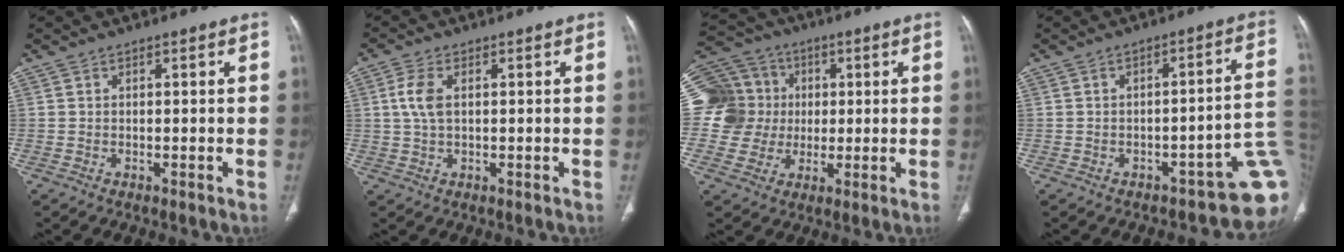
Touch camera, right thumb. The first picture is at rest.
{"total": 4.6, "force": [0.8, 2.6, 3.7], "torque": [-0.094, 0.006, 0.014]}
{"total": 17.4, "force": [1.6, 16.4, 5.6], "torque": [-0.117, 0.042, 0.037]}
{"total": 12.8, "force": [-4.4, 4.8, 11.0], "torque": [-0.100, 0.040, -0.047]}